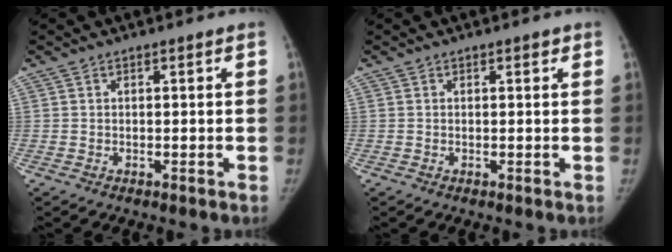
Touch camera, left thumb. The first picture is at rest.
{"total": 0.6, "force": [0.4, 0.3, 0.4], "torque": [-0.003, -0.001, 0.003]}